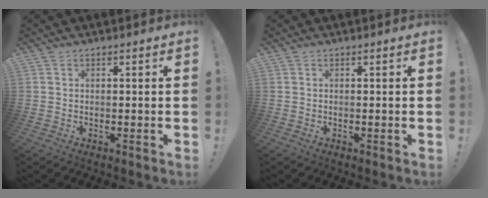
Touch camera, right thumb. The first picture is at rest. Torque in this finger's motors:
{"motor_torque": [0.00, 0.00, 0.00, 0.00, 0.00]}